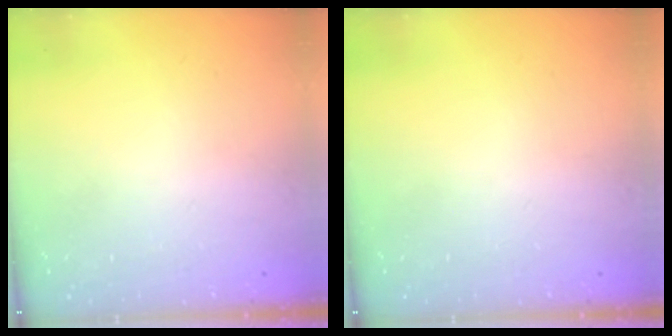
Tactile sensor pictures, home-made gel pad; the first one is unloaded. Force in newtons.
{"total": 0.0}